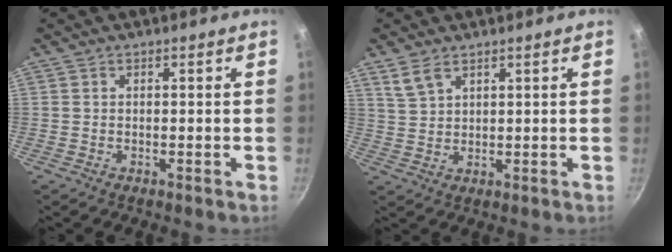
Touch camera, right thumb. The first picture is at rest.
{"total": 4.2, "force": [2.8, 2.1, 2.3], "torque": [-0.042, -0.010, 0.061]}